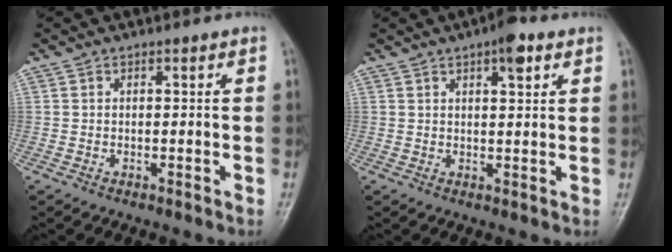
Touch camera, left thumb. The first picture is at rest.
{"total": 4.9, "force": [2.6, 1.7, 3.8], "torque": [-0.044, -0.006, 0.034]}